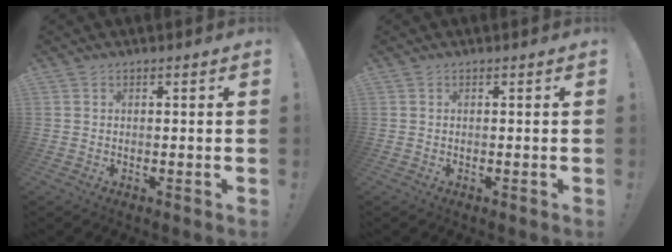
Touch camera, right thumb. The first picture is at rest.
{"total": 0.0}